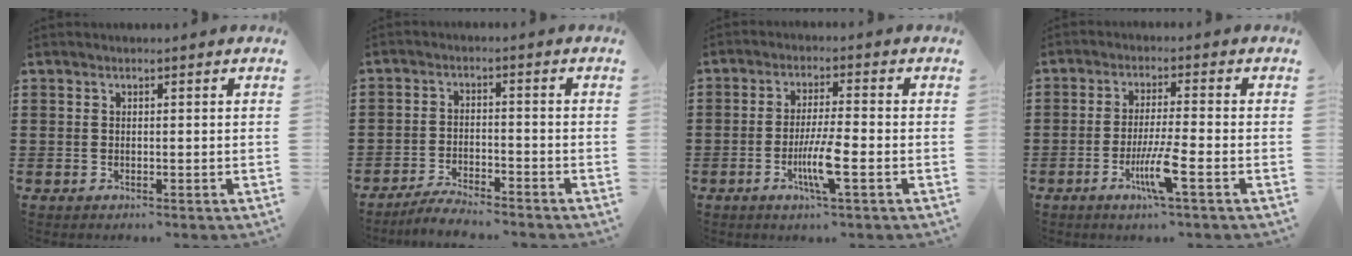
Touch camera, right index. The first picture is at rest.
{"total": 3.7, "force": [-3.7, 0.2, 0.6], "torque": [-0.014, 0.005, -0.075]}
{"total": 6.6, "force": [-2.3, 0.5, 6.2], "torque": [-0.122, -0.017, -0.043]}
{"total": 6.3, "force": [-2.8, 0.1, 5.7], "torque": [-0.114, -0.017, -0.052]}